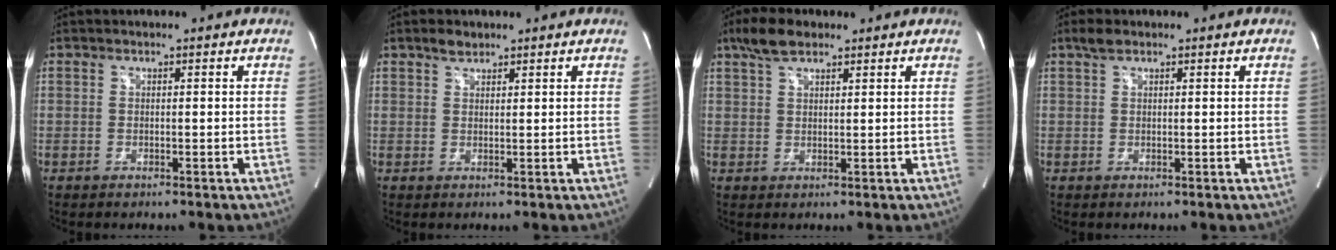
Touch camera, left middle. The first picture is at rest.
{"total": 2.0, "force": [1.6, 0.9, 0.7], "torque": [-0.018, 0.003, 0.030]}
{"total": 5.5, "force": [3.8, 2.1, 3.3], "torque": [-0.073, 0.017, 0.075]}
{"total": 1.8, "force": [1.3, 0.6, 1.0], "torque": [-0.025, 0.012, 0.026]}